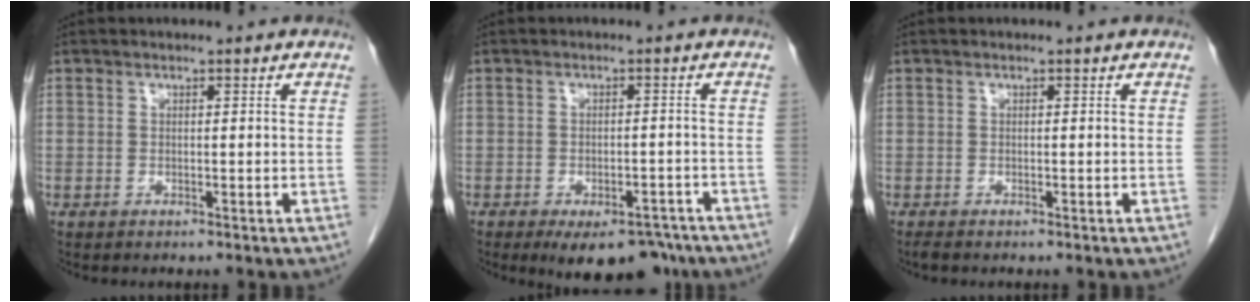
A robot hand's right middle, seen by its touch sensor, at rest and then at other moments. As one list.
[{"total": 9.6, "force": [-7.1, 4.4, 4.8], "torque": [-0.053, 0.000, -0.097]}, {"total": 0.5, "force": [-0.5, 0.0, 0.2], "torque": [-0.010, -0.002, -0.010]}]